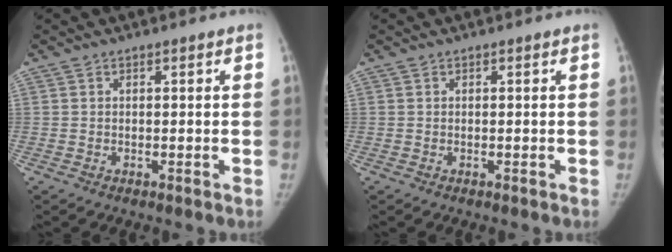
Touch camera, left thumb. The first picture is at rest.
{"total": 0.0}